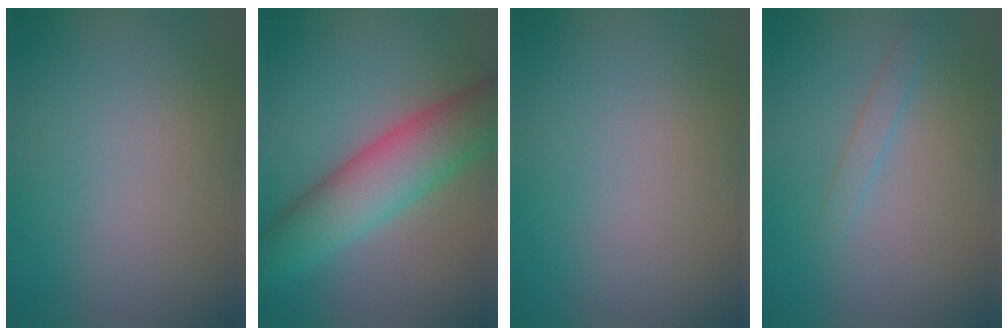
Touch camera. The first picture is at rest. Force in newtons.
{"total": 8.1, "press": 8.1, "slide": 0.1}
{"total": 0.0}
{"total": 1.1, "press": 1.1, "slide": 0.1}